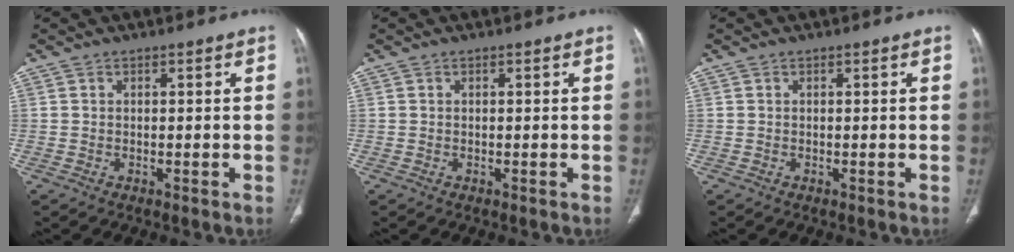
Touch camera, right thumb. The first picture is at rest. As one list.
[{"total": 0.0}, {"total": 0.0}]